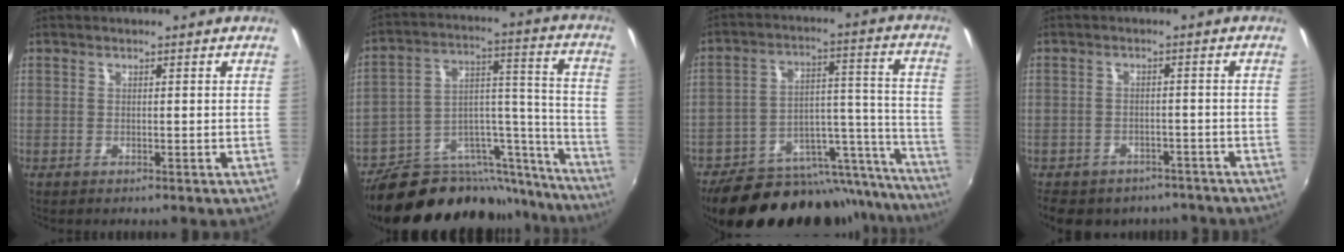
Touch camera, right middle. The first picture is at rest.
{"total": 28.7, "force": [-24.1, 10.5, 11.6], "torque": [-0.166, 0.049, -0.341]}
{"total": 30.0, "force": [-24.0, 12.2, 13.2], "torque": [-0.196, 0.035, -0.314]}
{"total": 13.3, "force": [-10.0, 7.1, 5.0], "torque": [-0.118, -0.007, -0.131]}